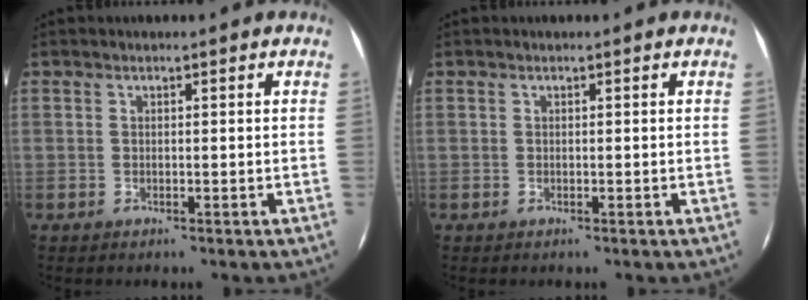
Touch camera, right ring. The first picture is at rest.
{"total": 0.0}